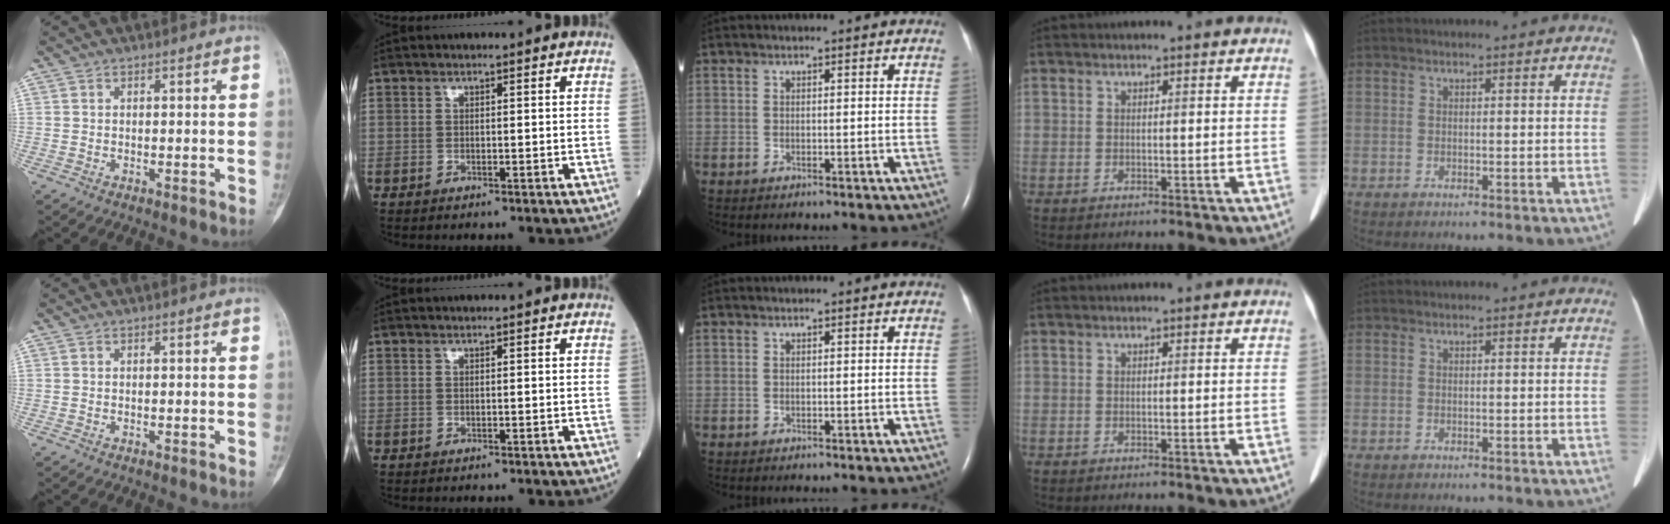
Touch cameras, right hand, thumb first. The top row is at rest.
{}